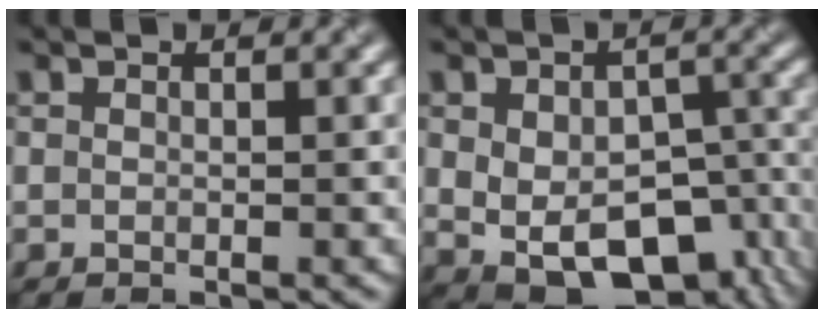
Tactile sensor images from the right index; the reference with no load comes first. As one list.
[{"total": 10.8, "force": [-3.4, 6.4, 8.0], "torque": [-0.131, -0.028, -0.018]}]